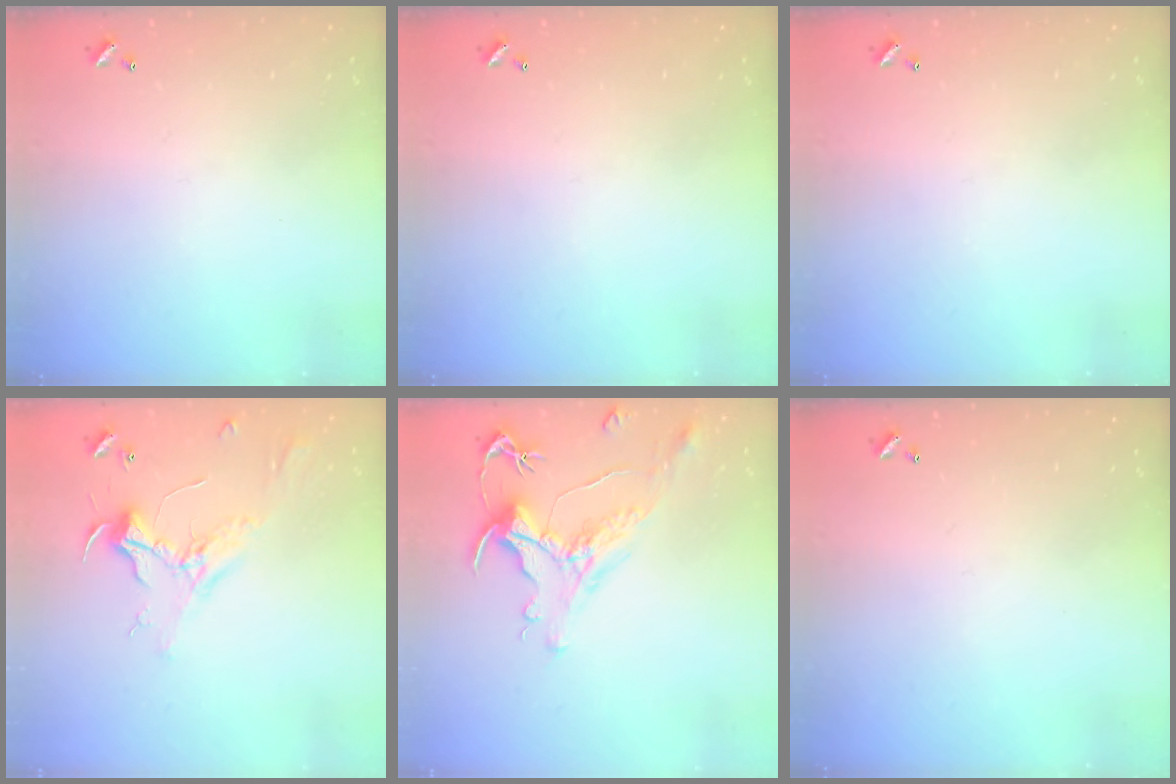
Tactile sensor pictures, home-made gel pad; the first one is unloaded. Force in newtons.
{"total": 0.0}
{"total": 0.0}
{"total": 2.4, "press": 2.3, "slide": 0.8}
{"total": 1.8, "press": 1.2, "slide": 1.3}
{"total": 0.0}